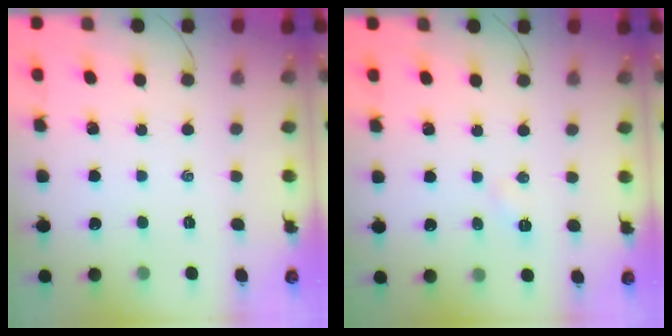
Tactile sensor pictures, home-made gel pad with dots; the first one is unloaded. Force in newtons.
{"total": 2.4, "press": 2.3, "slide": 0.8}